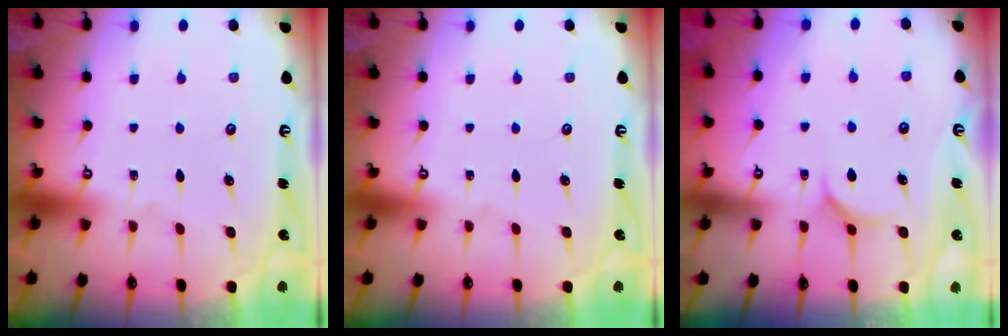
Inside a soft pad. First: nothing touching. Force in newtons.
{"total": 0.0}
{"total": 5.1, "press": 5.0, "slide": 0.7}